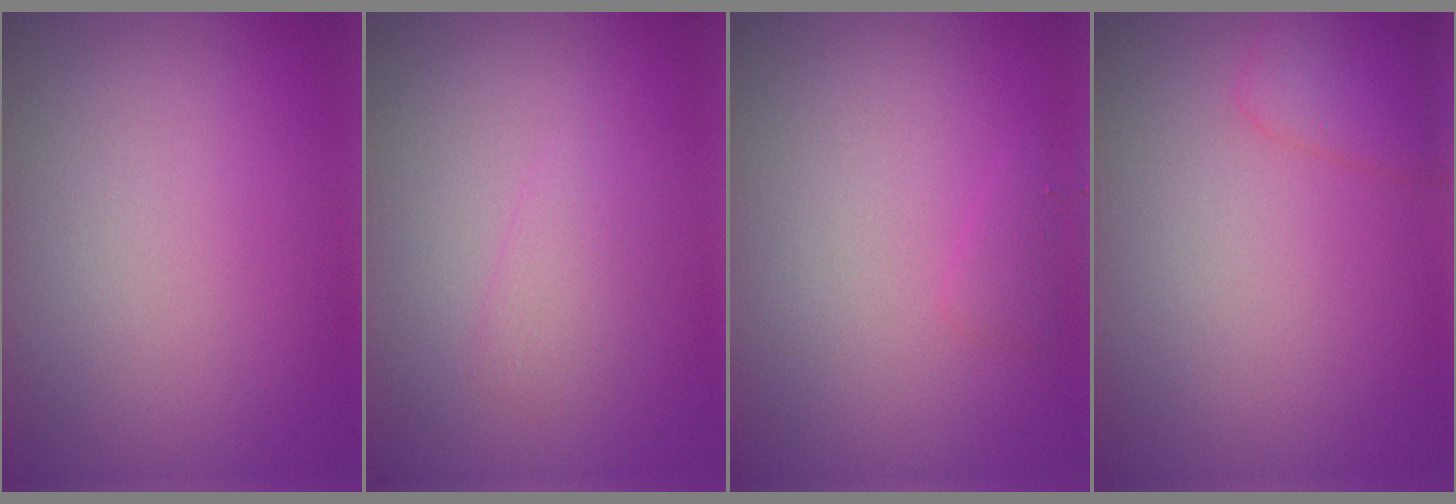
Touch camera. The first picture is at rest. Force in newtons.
{"total": 1.4, "press": 1.4, "slide": 0.1}
{"total": 0.9, "press": 0.9, "slide": 0.1}
{"total": 2.3, "press": 2.2, "slide": 0.2}